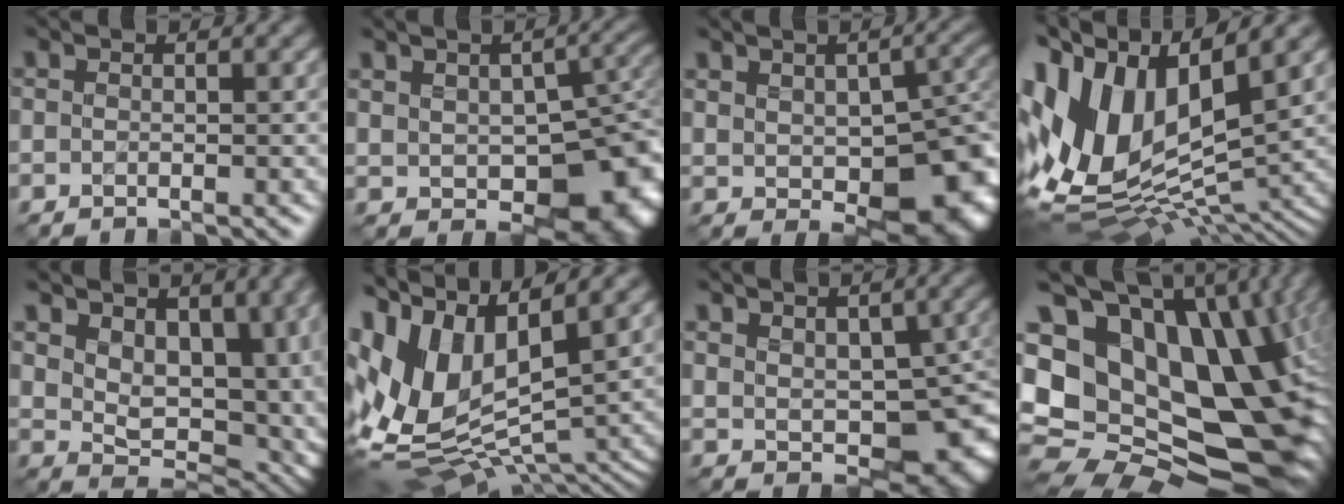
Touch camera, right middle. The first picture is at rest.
{"total": 13.0, "force": [-2.8, 7.9, 9.9], "torque": [-0.129, -0.022, -0.018]}
{"total": 11.7, "force": [-1.6, 7.2, 9.1], "torque": [-0.106, -0.024, 0.008]}
{"total": 15.0, "force": [4.3, 8.3, 11.8], "torque": [-0.250, 0.015, 0.085]}
{"total": 11.4, "force": [4.4, 6.7, 8.0], "torque": [-0.111, 0.002, 0.077]}
{"total": 14.1, "force": [3.1, 7.1, 11.8], "torque": [-0.260, 0.001, 0.076]}
{"total": 9.2, "force": [-0.2, 5.9, 7.1], "torque": [-0.093, -0.024, 0.025]}
{"total": 20.0, "force": [1.5, 13.8, 14.4], "torque": [-0.259, -0.002, 0.062]}